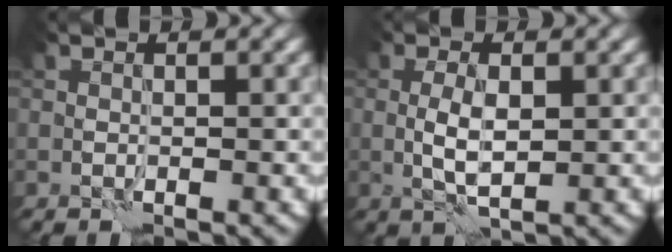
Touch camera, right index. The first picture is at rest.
{"total": 2.8, "force": [0.1, 1.0, 2.6], "torque": [-0.055, -0.001, 0.003]}